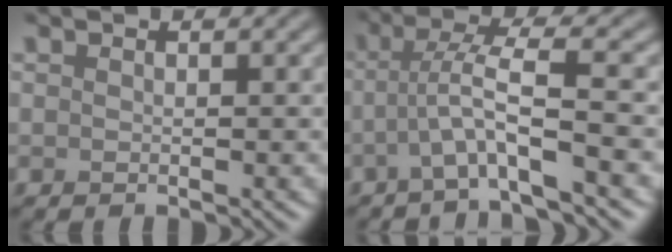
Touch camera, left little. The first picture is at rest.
{"total": 4.4, "force": [-1.4, 0.2, 4.2], "torque": [-0.080, 0.009, -0.033]}